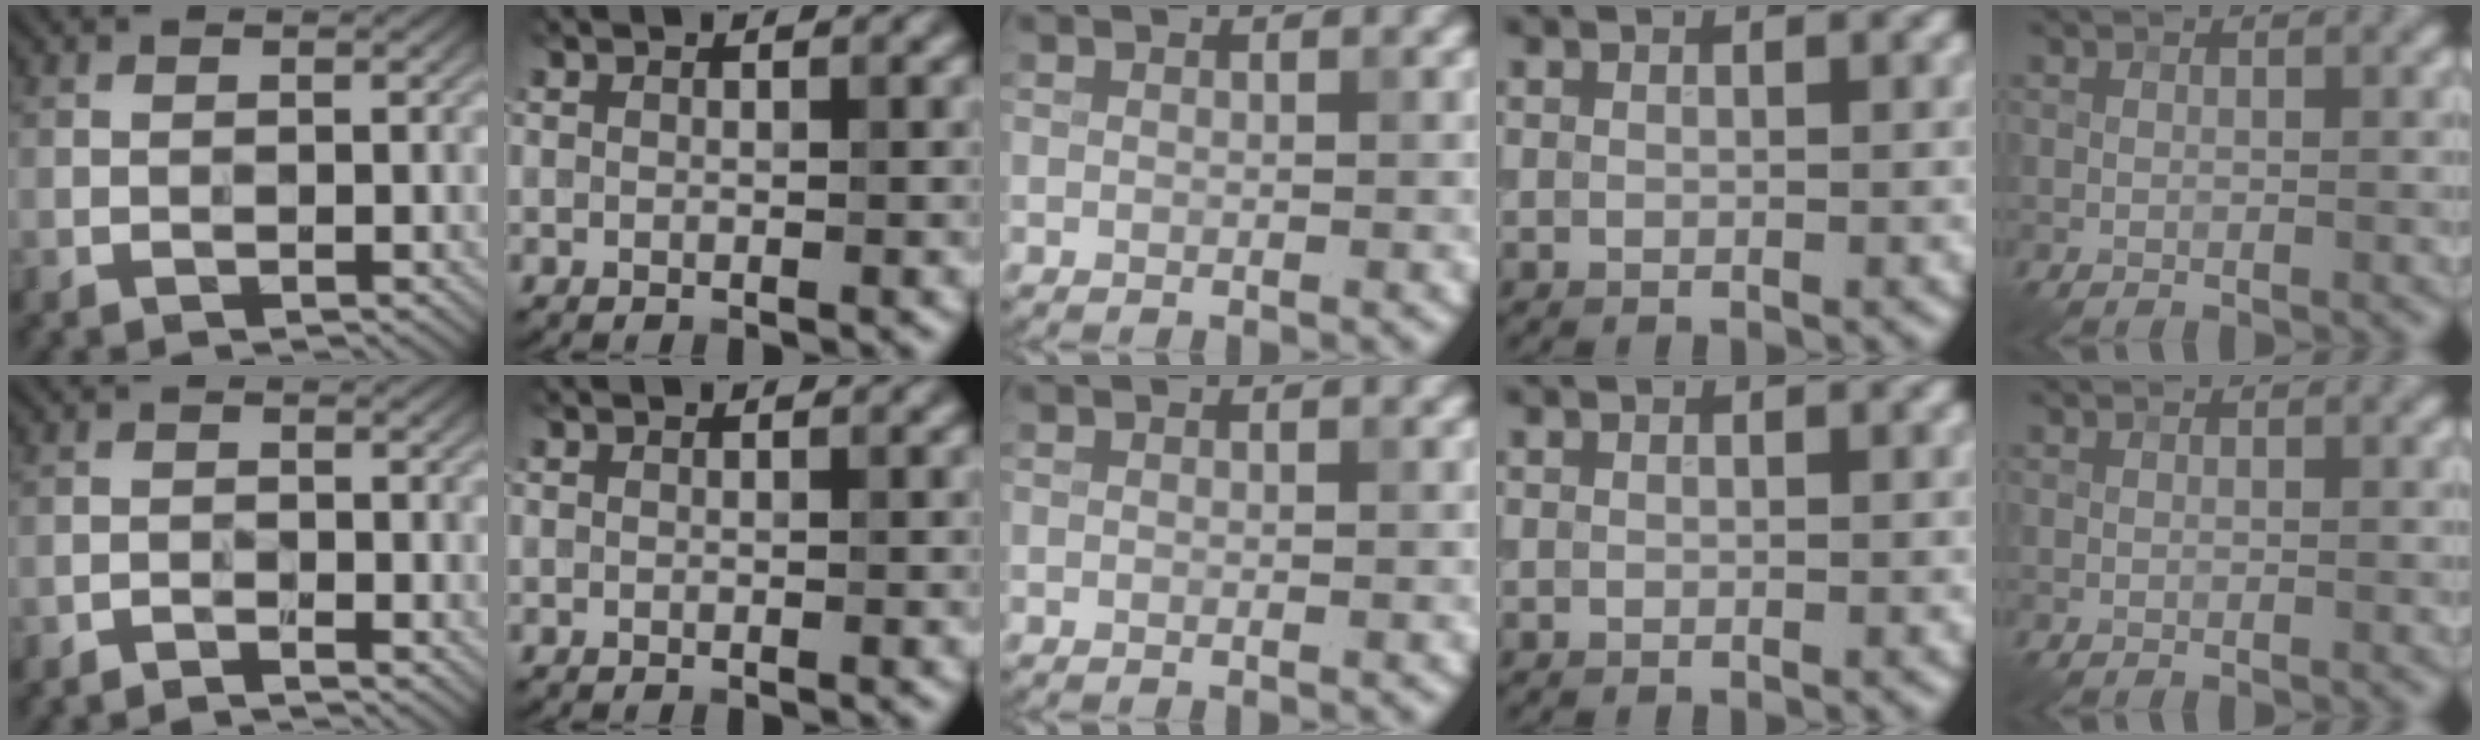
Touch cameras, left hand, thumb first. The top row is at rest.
{"thumb": {"total": 1.5, "force": [-1.4, -0.4, -0.4], "torque": [0.009, 0.002, -0.033]}}